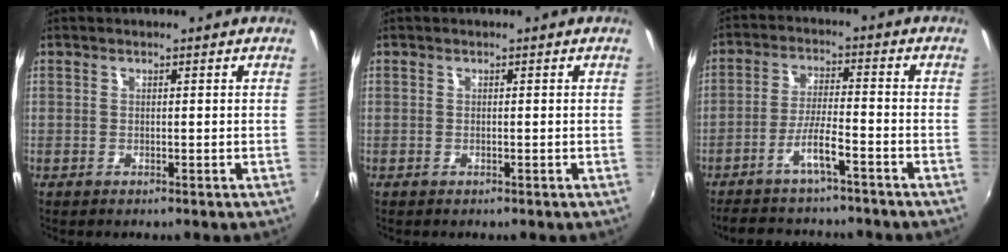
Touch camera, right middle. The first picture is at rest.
{"total": 0.0}
{"total": 11.3, "force": [-9.5, 1.7, 5.8], "torque": [-0.124, 0.000, -0.153]}